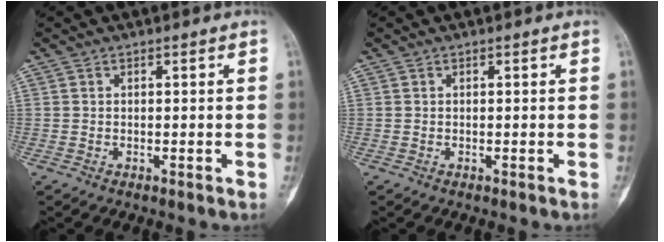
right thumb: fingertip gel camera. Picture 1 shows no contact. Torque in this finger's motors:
{"motor_torque": [0.00, 0.00, 0.00, 0.00, 0.00]}